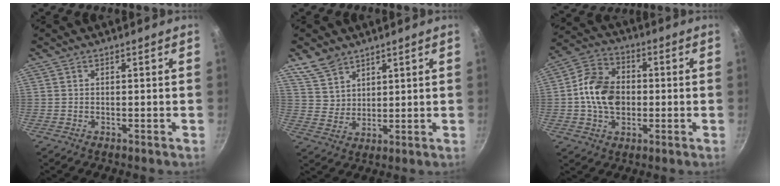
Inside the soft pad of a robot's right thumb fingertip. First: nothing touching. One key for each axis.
{"total": 6.8, "fx": 5.0, "fy": 4.2, "fz": 2.1, "tx": -0.024, "ty": -0.010, "tz": 0.107}
{"total": 12.2, "fx": -0.5, "fy": 9.0, "fz": 8.2, "tx": -0.129, "ty": 0.019, "tz": -0.022}